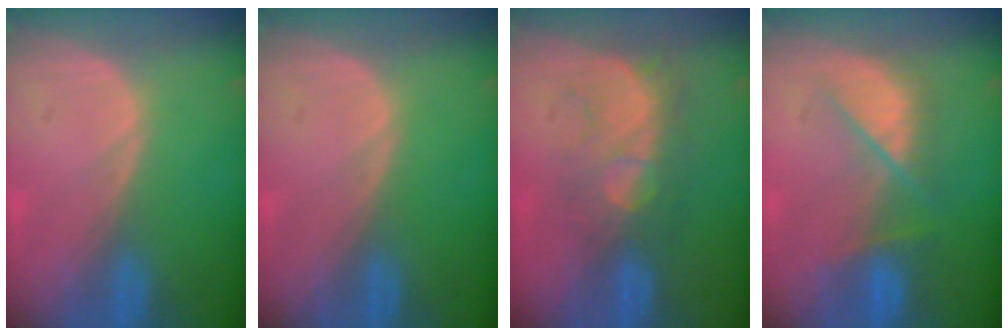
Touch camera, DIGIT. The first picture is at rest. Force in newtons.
{"total": 0.0}
{"total": 8.9, "press": 7.7, "slide": 4.6}
{"total": 5.6, "press": 5.6, "slide": 0.9}